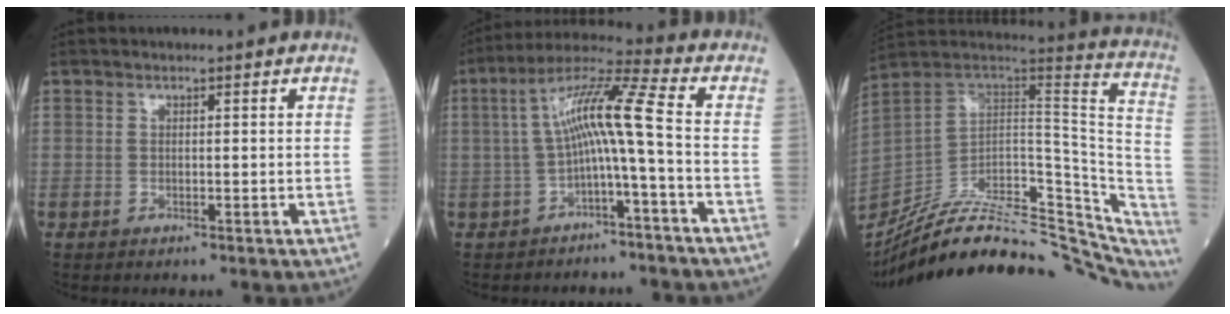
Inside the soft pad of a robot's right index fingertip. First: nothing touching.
{"total": 9.1, "force": [-1.2, -0.5, 9.0], "torque": [-0.160, 0.036, -0.022]}
{"total": 35.5, "force": [-29.7, 10.7, 16.4], "torque": [-0.207, -0.002, -0.408]}